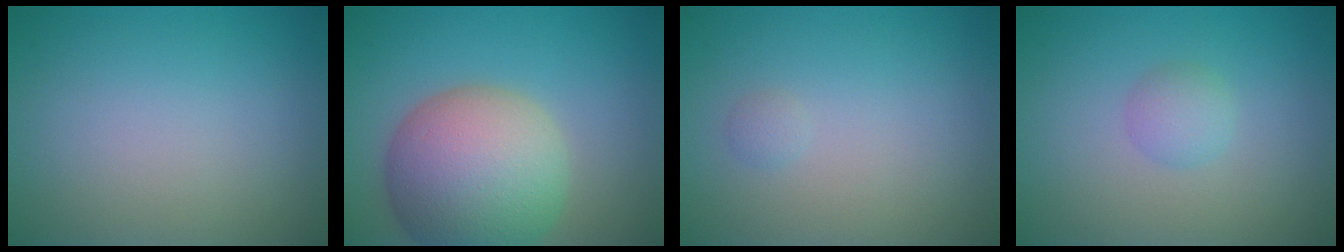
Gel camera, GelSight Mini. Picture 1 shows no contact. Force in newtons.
{"total": 10.6, "press": 10.6, "slide": 0.6}
{"total": 0.6, "press": 0.6, "slide": 0.1}
{"total": 1.5, "press": 1.5, "slide": 0.1}